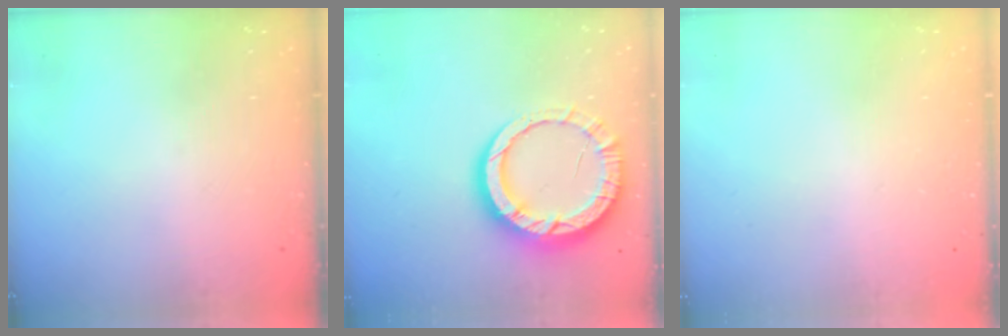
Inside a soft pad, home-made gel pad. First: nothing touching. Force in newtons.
{"total": 15.1, "press": 15.1, "slide": 1.4}
{"total": 2.6, "press": 2.6, "slide": 0.2}